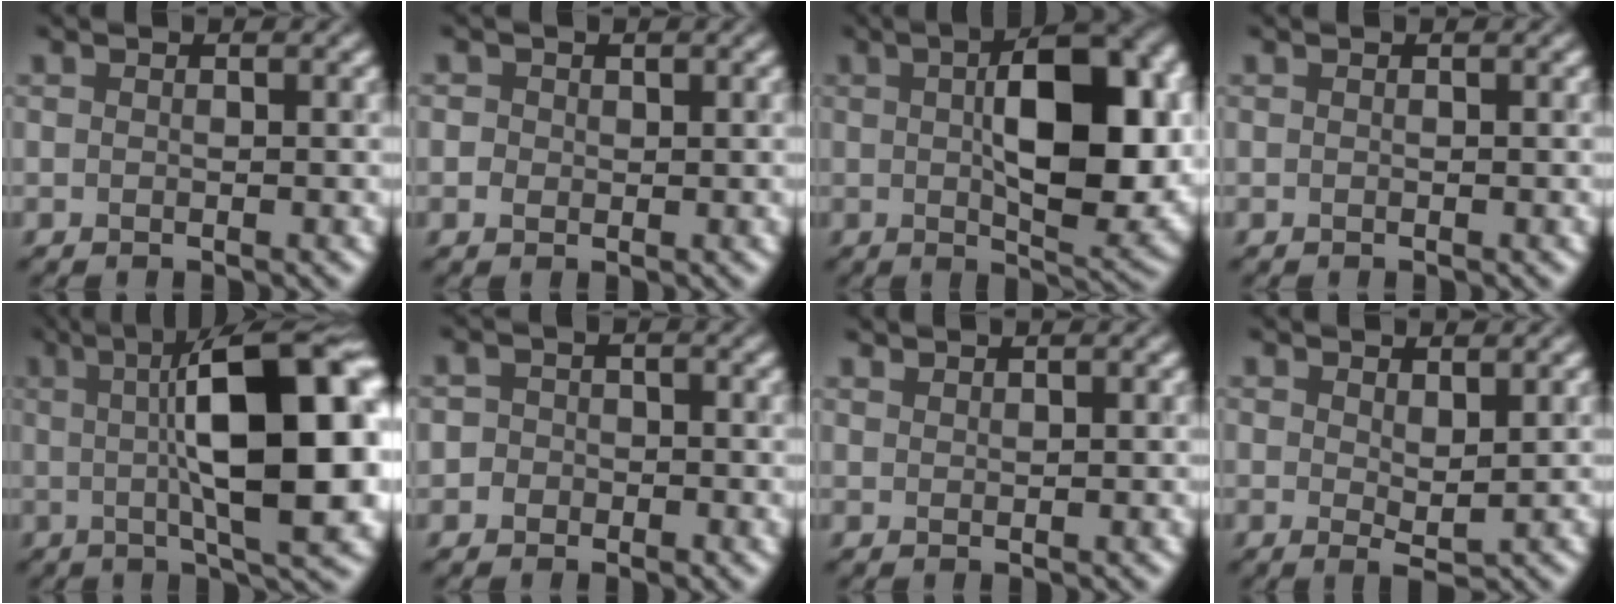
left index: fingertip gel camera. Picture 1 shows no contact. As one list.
[{"total": 1.0, "force": [0.2, 0.9, 0.3], "torque": [-0.003, 0.000, -0.001]}, {"total": 11.7, "force": [1.3, 4.9, 10.6], "torque": [-0.148, 0.002, 0.023]}, {"total": 0.0}, {"total": 15.6, "force": [1.6, 4.8, 14.7], "torque": [-0.183, 0.017, 0.018]}, {"total": 1.8, "force": [-0.3, 1.7, 0.5], "torque": [0.009, 0.004, -0.022]}, {"total": 0.8, "force": [0.8, 0.1, 0.0], "torque": [0.000, 0.000, 0.018]}, {"total": 1.6, "force": [1.0, 0.5, 1.2], "torque": [-0.023, -0.007, 0.020]}]